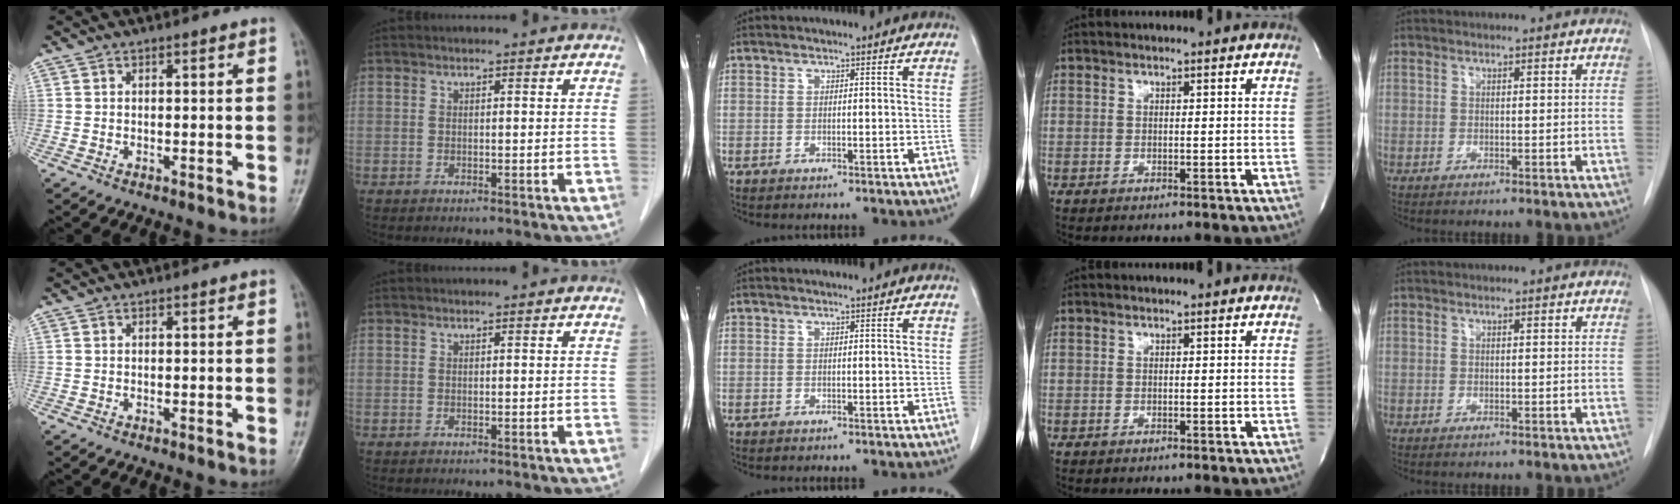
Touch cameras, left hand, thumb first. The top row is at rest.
{}